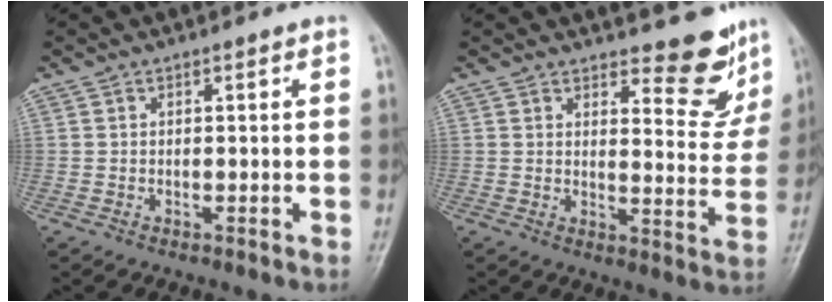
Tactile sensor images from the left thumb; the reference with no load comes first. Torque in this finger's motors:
{"motor_torque": [0.08, 0.02, -0.07, -0.17, -0.06]}